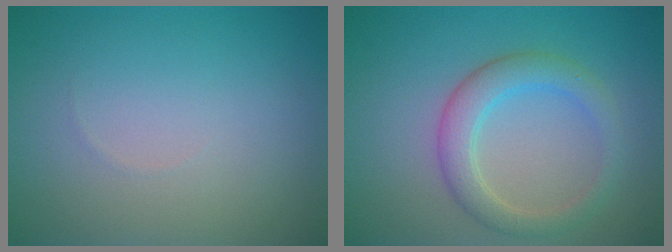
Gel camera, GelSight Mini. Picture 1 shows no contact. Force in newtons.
{"total": 3.5, "press": 3.5, "slide": 0.3}